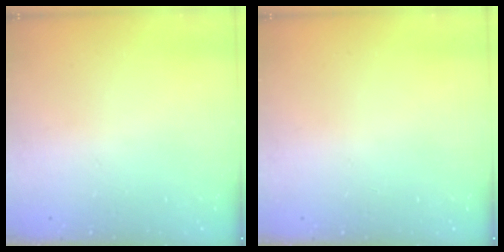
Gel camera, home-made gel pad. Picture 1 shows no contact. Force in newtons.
{"total": 0.0}